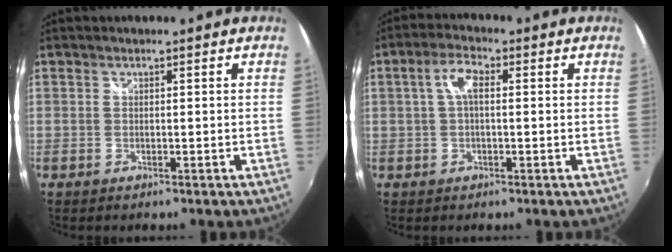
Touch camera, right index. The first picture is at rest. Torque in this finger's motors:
{"motor_torque": [0.64, -0.04, 0.35, 0.09]}